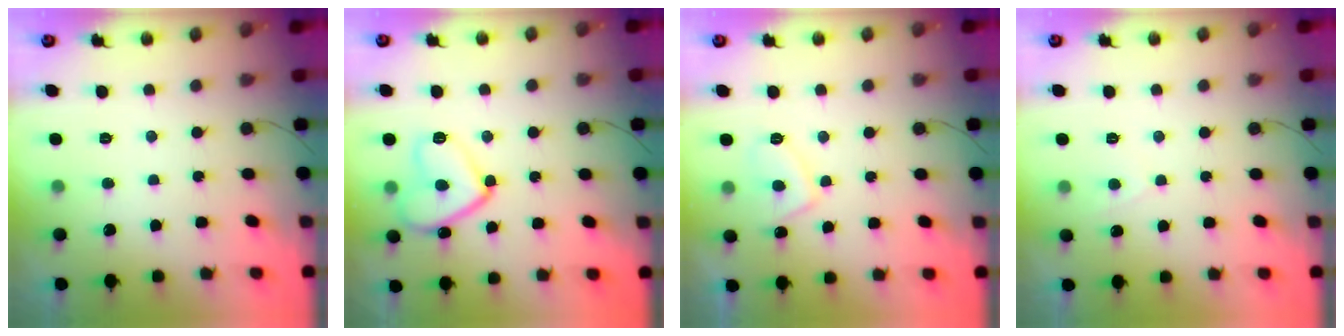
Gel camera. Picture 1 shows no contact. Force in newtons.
{"total": 12.2, "press": 12.2, "slide": 1.3}
{"total": 4.7, "press": 4.5, "slide": 1.1}
{"total": 2.1, "press": 2.1, "slide": 0.3}